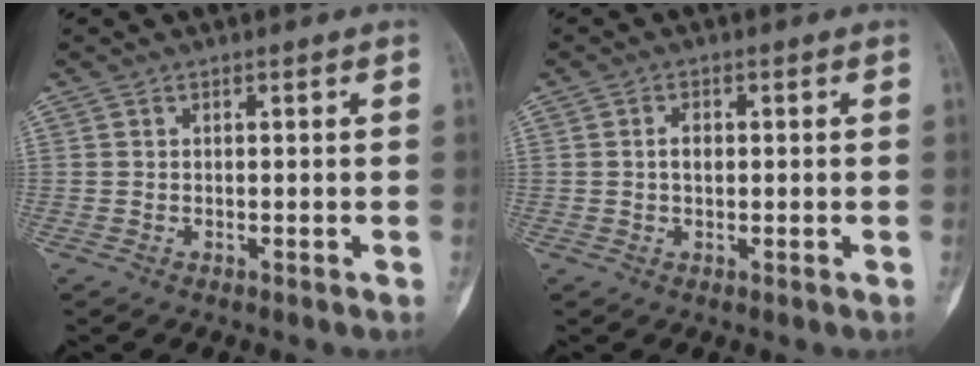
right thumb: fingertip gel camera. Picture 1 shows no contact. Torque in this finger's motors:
{"motor_torque": [0.45, 0.33, 0.20, -0.32, 0.14]}